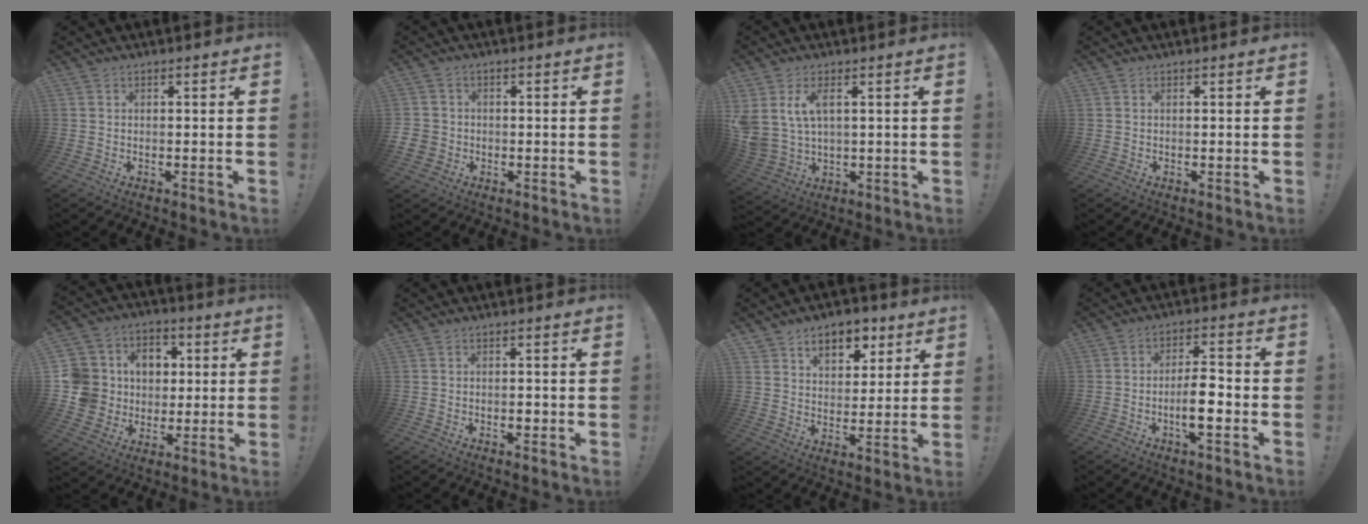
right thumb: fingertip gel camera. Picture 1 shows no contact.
{"total": 4.3, "force": [-0.9, 4.0, 1.2], "torque": [-0.037, 0.006, -0.016]}
{"total": 8.1, "force": [3.6, 4.4, 5.8], "torque": [-0.121, -0.014, 0.071]}
{"total": 0.0}
{"total": 13.6, "force": [1.0, 13.0, 4.0], "torque": [-0.068, 0.004, 0.051]}
{"total": 1.4, "force": [-0.7, 0.9, 0.8], "torque": [-0.003, -0.003, -0.015]}
{"total": 10.1, "force": [5.9, 6.7, 4.8], "torque": [-0.070, -0.028, 0.111]}
{"total": 9.0, "force": [-2.9, 2.6, 8.1], "torque": [-0.142, 0.006, -0.056]}